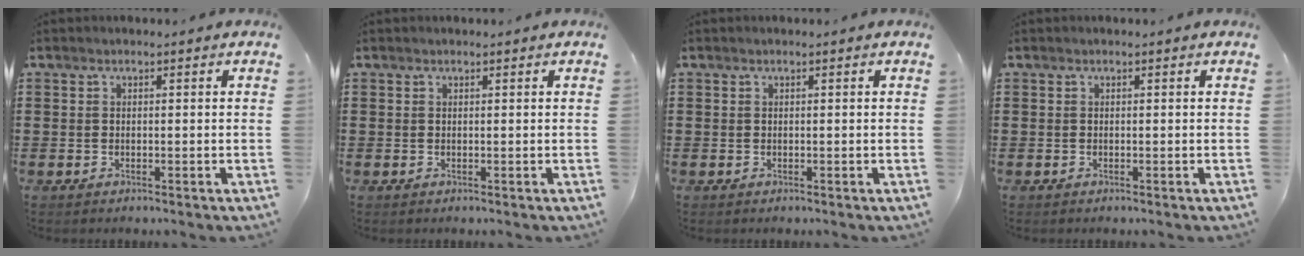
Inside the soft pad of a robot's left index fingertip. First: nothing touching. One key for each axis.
{"total": 0.0}
{"total": 0.0}
{"total": 0.0}